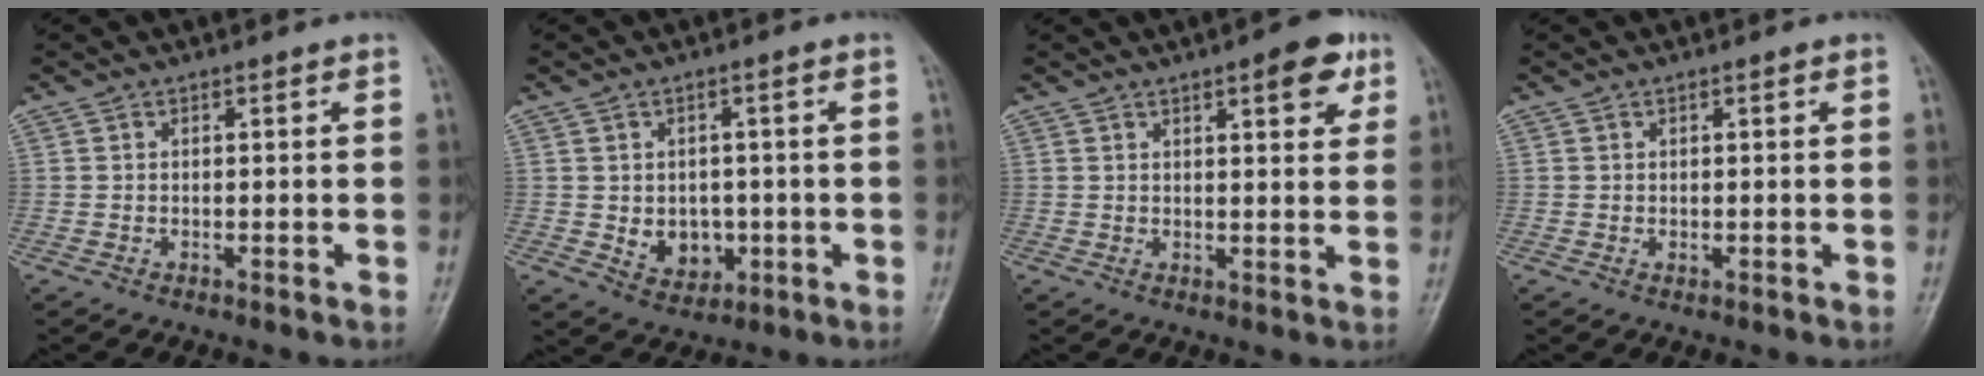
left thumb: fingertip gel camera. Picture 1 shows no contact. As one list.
[{"total": 6.3, "force": [-0.9, 5.0, 3.7], "torque": [-0.029, 0.003, 0.001]}, {"total": 6.9, "force": [3.6, 2.3, 5.4], "torque": [-0.051, -0.012, 0.040]}, {"total": 0.9, "force": [0.2, 0.4, 0.8], "torque": [-0.011, 0.001, 0.007]}]